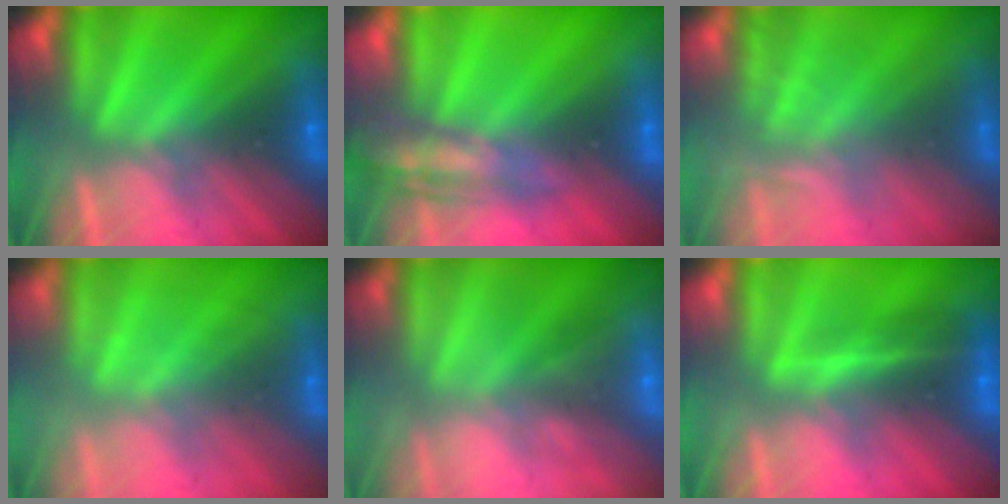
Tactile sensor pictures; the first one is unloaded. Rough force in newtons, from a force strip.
{"total": 2.6}
{"total": 2.2}
{"total": 2.4}
{"total": 2.3}
{"total": 1.6}